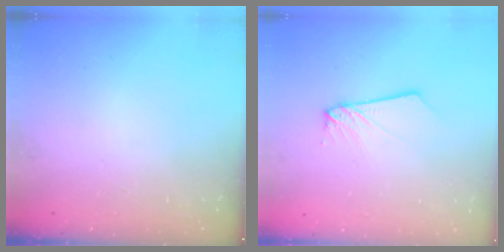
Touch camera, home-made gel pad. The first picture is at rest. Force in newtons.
{"total": 2.6, "press": 2.6, "slide": 0.2}